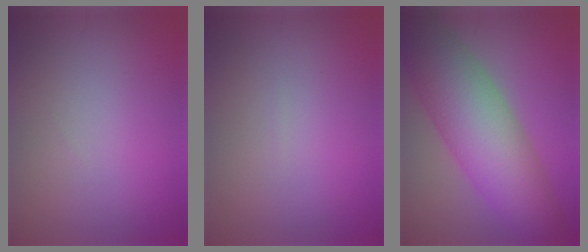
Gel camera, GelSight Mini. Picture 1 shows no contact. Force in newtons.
{"total": 0.0}
{"total": 10.2, "press": 10.2, "slide": 0.3}